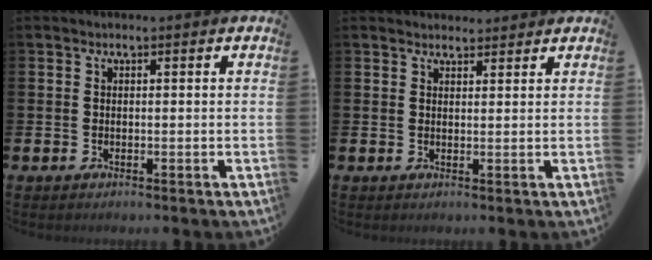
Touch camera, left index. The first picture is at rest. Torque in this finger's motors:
{"motor_torque": [0.94, -1.03, 0.13, 0.01]}